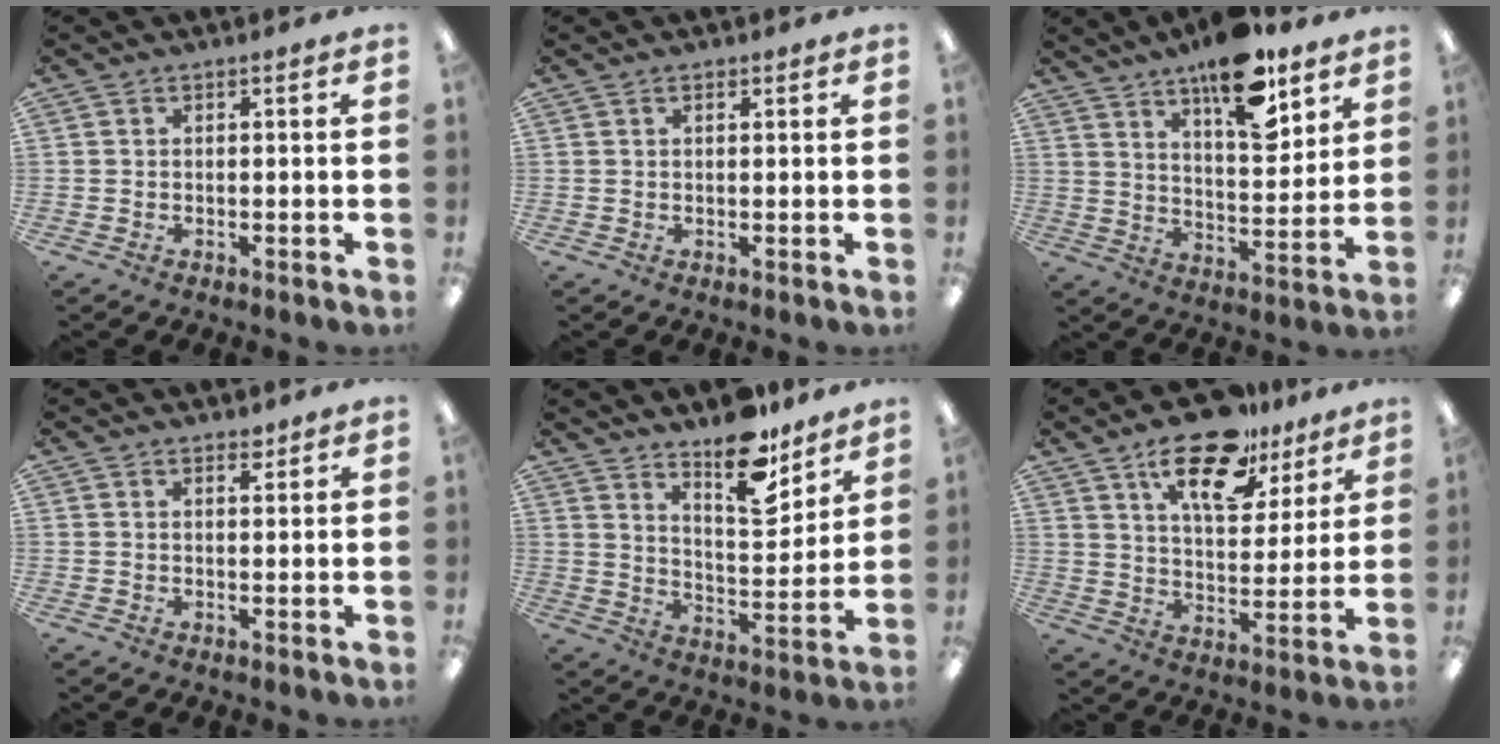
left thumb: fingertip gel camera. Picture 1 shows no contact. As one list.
[{"total": 0.8, "force": [0.5, 0.4, 0.5], "torque": [-0.011, 0.001, 0.010]}, {"total": 17.2, "force": [12.1, 6.5, 10.4], "torque": [-0.151, -0.073, 0.203]}, {"total": 2.1, "force": [1.8, 0.8, 0.8], "torque": [-0.001, -0.008, 0.030]}, {"total": 15.5, "force": [11.9, 6.0, 7.9], "torque": [-0.102, -0.083, 0.205]}, {"total": 17.3, "force": [11.7, 7.9, 10.1], "torque": [-0.156, -0.054, 0.198]}]